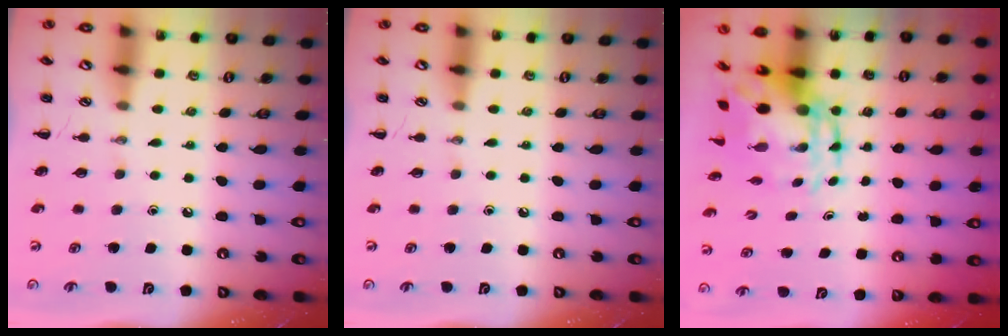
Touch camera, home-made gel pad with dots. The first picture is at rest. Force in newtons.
{"total": 0.0}
{"total": 7.4, "press": 7.2, "slide": 1.9}